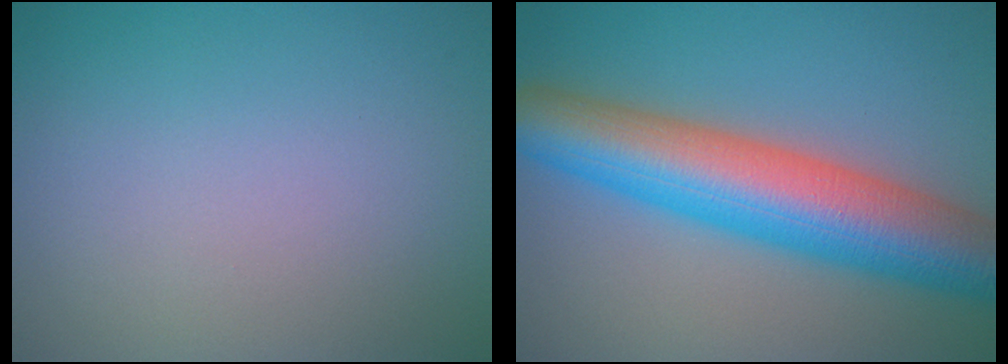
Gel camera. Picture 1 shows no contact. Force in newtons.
{"total": 10.7, "press": 10.7, "slide": 0.3}